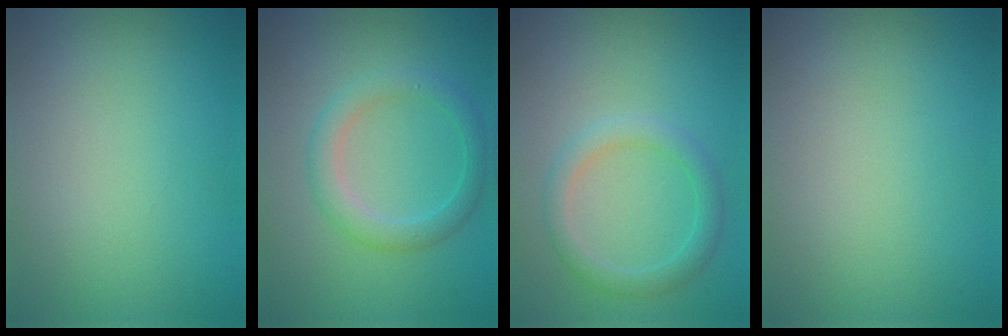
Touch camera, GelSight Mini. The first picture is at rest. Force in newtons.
{"total": 2.8, "press": 2.8, "slide": 0.0}
{"total": 2.4, "press": 2.4, "slide": 0.1}
{"total": 0.0}